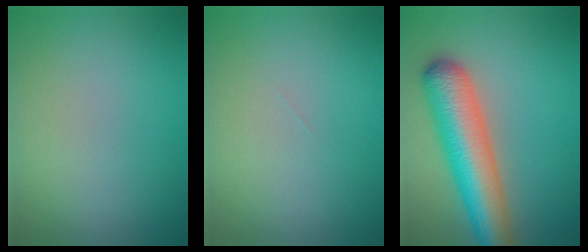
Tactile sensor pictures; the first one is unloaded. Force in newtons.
{"total": 0.0}
{"total": 8.6, "press": 8.6, "slide": 0.4}